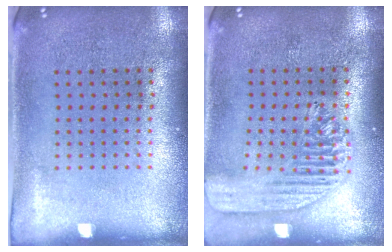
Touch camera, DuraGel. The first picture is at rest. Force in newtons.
{"total": 1.8, "press": 1.6, "slide": 0.7}